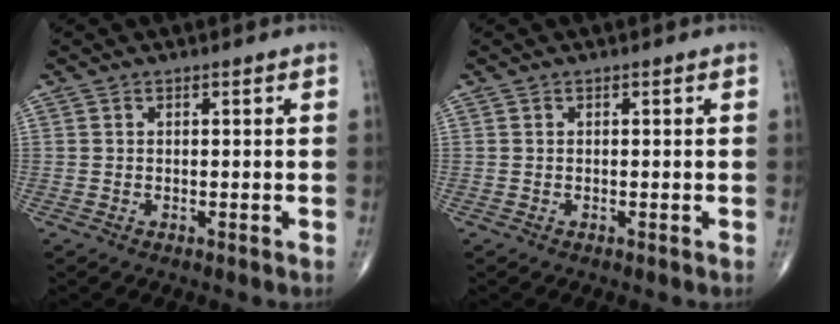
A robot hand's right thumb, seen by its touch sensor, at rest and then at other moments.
{"total": 0.0}